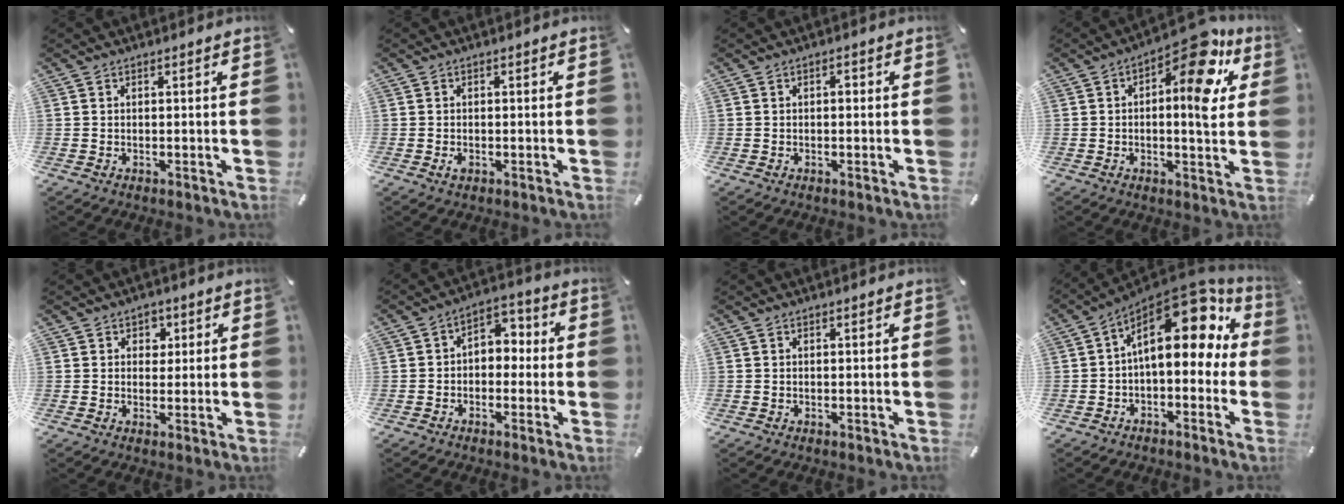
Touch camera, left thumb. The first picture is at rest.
{"total": 1.2, "force": [-0.4, 0.8, 0.8], "torque": [-0.015, 0.001, -0.008]}
{"total": 1.0, "force": [-0.1, 0.6, 0.8], "torque": [-0.008, 0.002, -0.005]}
{"total": 13.9, "force": [6.6, 5.3, 11.1], "torque": [-0.134, -0.060, 0.102]}
{"total": 3.1, "force": [1.0, 2.8, 0.8], "torque": [0.000, -0.003, 0.011]}
{"total": 4.8, "force": [-1.3, 3.8, 2.6], "torque": [-0.039, 0.010, -0.030]}
{"total": 0.0}
{"total": 18.3, "force": [6.9, 9.8, 13.9], "torque": [-0.207, -0.057, 0.113]}